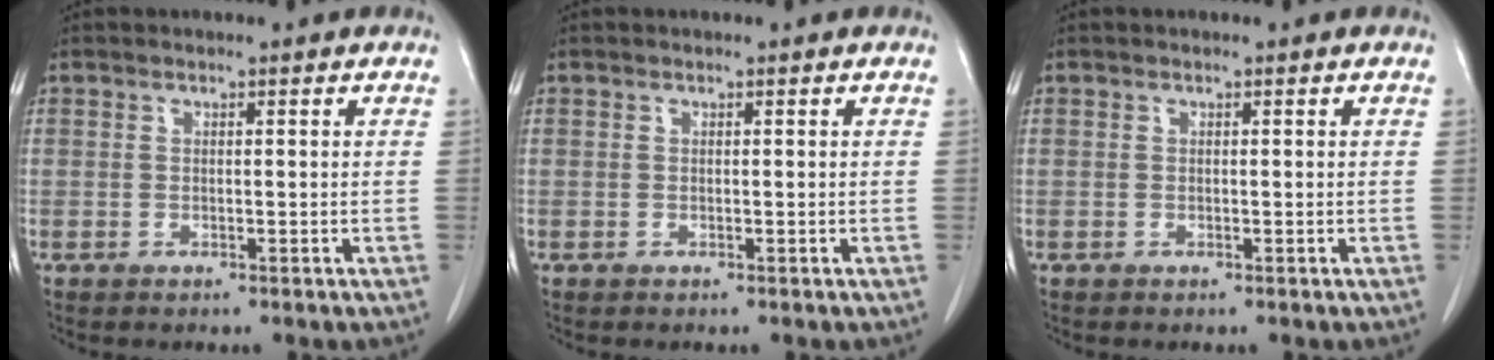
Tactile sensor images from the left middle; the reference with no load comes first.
{"total": 0.0}
{"total": 0.0}